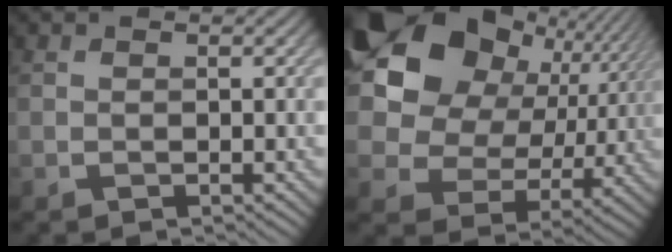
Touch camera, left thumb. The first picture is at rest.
{"total": 18.3, "force": [7.3, 13.5, 9.8], "torque": [-0.224, 0.022, 0.131]}